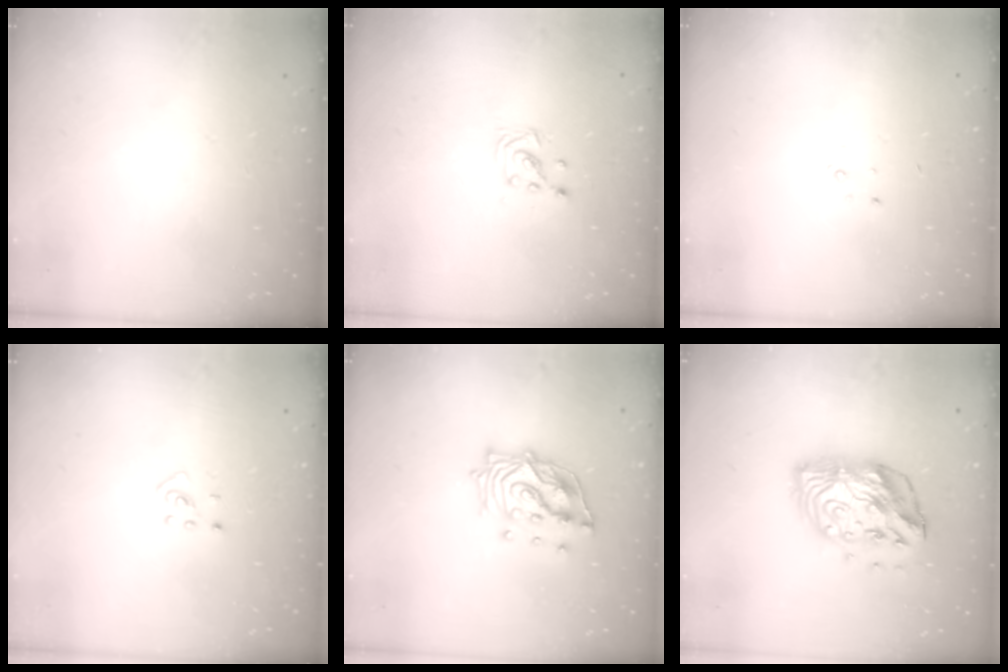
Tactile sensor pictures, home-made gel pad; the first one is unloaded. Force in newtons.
{"total": 2.9, "press": 2.9, "slide": 0.3}
{"total": 2.3, "press": 2.3, "slide": 0.3}
{"total": 2.7, "press": 2.7, "slide": 0.5}
{"total": 14.5, "press": 14.4, "slide": 1.6}
{"total": 13.7, "press": 13.6, "slide": 1.2}